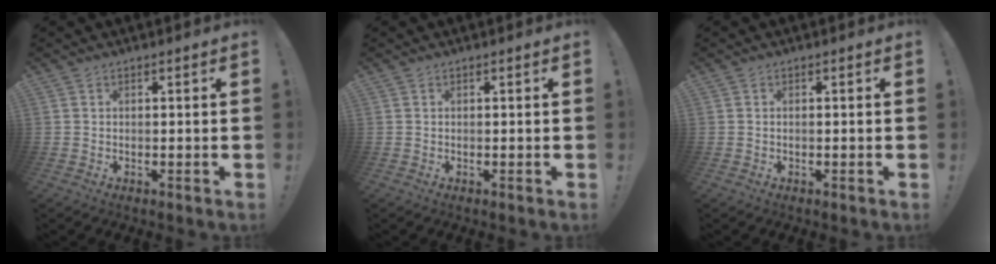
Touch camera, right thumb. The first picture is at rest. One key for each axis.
{"total": 0.0}
{"total": 0.0}